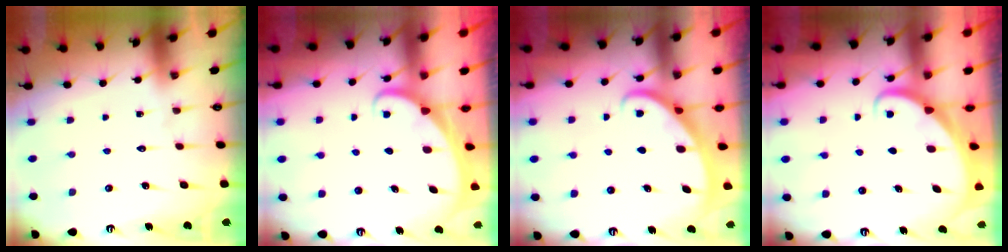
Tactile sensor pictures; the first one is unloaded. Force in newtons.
{"total": 1.7, "press": 1.7, "slide": 0.1}
{"total": 3.1, "press": 3.1, "slide": 0.1}
{"total": 2.0, "press": 2.0, "slide": 0.2}